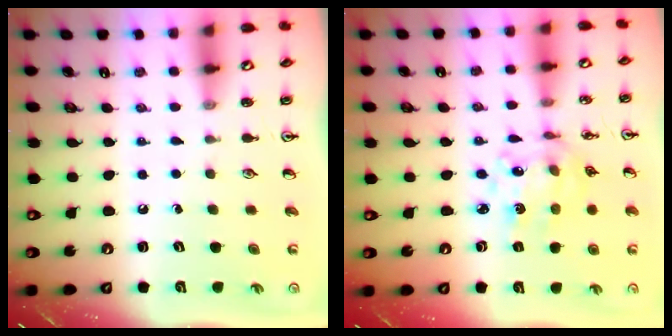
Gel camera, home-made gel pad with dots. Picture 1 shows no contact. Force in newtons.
{"total": 9.0, "press": 8.6, "slide": 2.8}